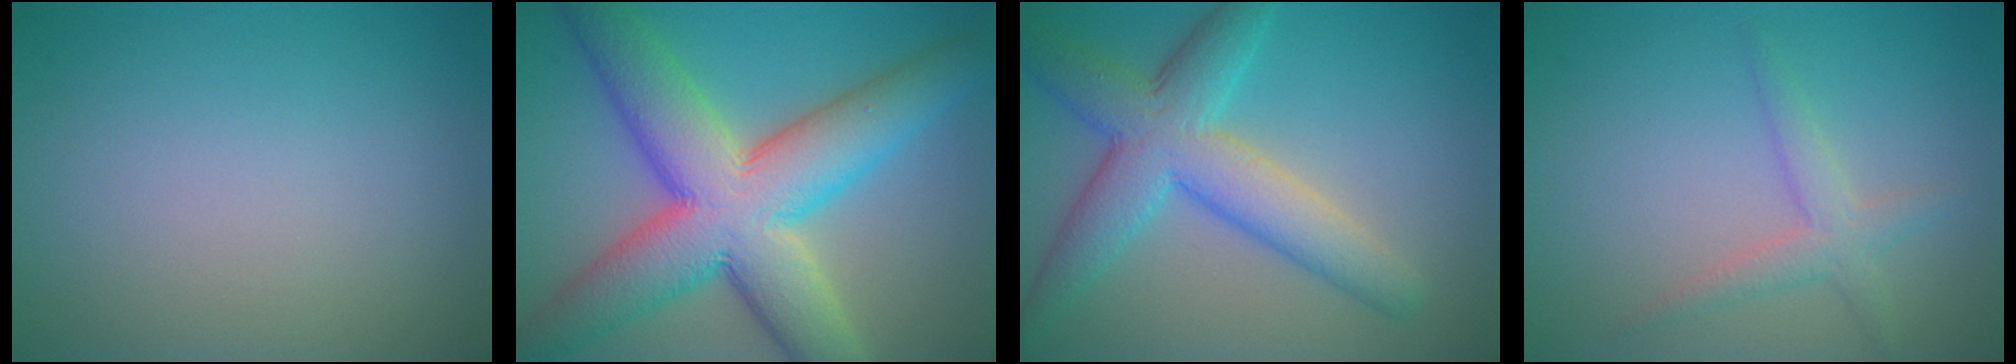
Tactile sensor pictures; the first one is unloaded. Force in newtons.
{"total": 12.3, "press": 12.3, "slide": 0.6}
{"total": 7.1, "press": 7.1, "slide": 0.2}
{"total": 2.2, "press": 2.2, "slide": 0.1}